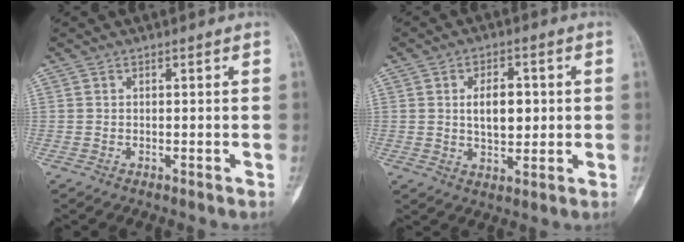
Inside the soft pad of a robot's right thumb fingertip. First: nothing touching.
{"total": 7.5, "force": [0.9, 4.4, 6.0], "torque": [-0.074, -0.002, 0.016]}